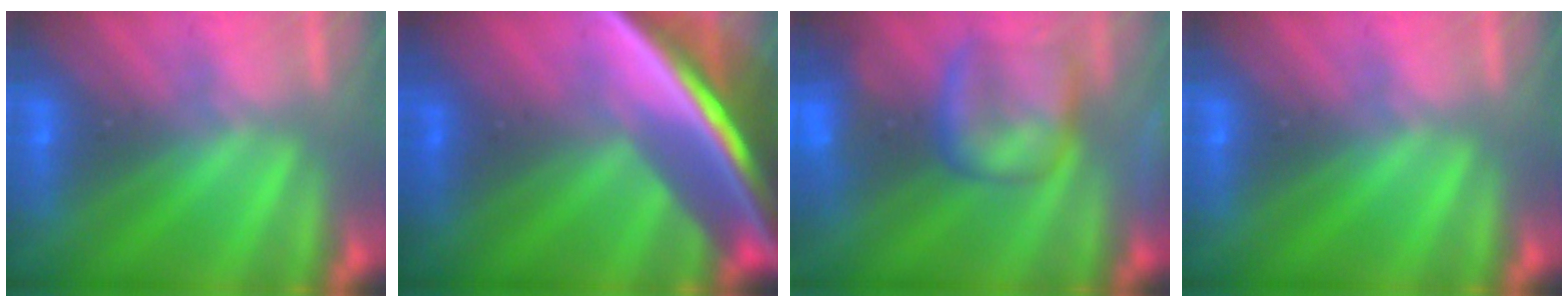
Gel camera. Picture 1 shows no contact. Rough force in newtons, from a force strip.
{"total": 11.3}
{"total": 7.4}
{"total": 0.0}